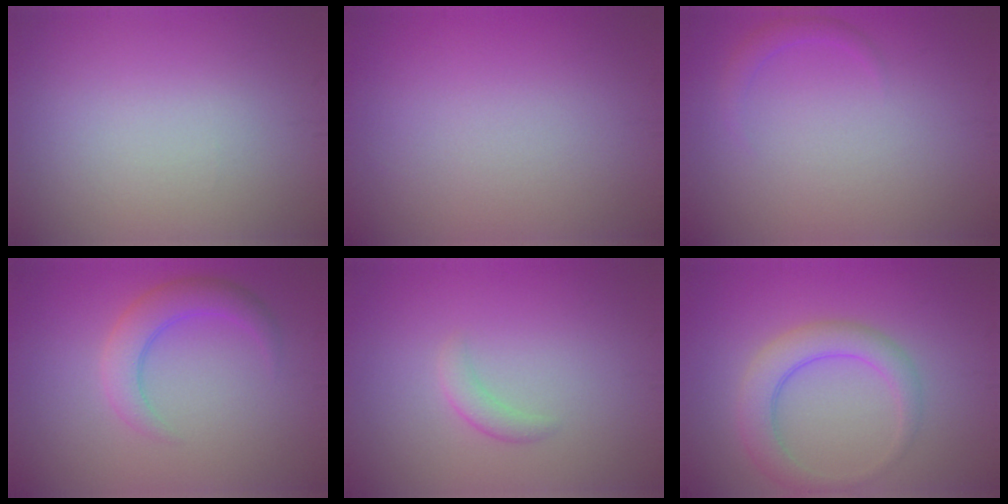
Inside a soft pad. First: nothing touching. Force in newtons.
{"total": 0.0}
{"total": 1.2, "press": 1.2, "slide": 0.1}
{"total": 3.4, "press": 3.4, "slide": 0.0}
{"total": 1.3, "press": 1.3, "slide": 0.1}
{"total": 3.9, "press": 3.9, "slide": 0.1}